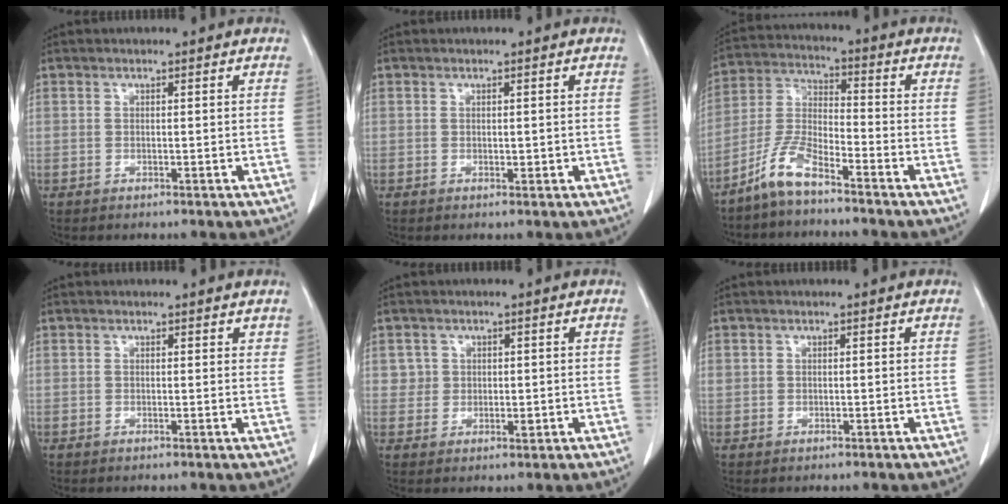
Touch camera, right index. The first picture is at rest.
{"total": 0.8, "force": [0.0, 0.5, 0.6], "torque": [-0.007, -0.001, 0.000]}
{"total": 7.3, "force": [-5.7, 1.2, 4.4], "torque": [-0.106, -0.008, -0.122]}
{"total": 1.4, "force": [1.2, 0.5, 0.5], "torque": [0.001, 0.000, 0.006]}
{"total": 2.7, "force": [0.7, 2.6, 0.3], "torque": [0.002, -0.002, 0.011]}
{"total": 0.8, "force": [0.2, 0.8, 0.2], "torque": [0.000, 0.010, 0.004]}